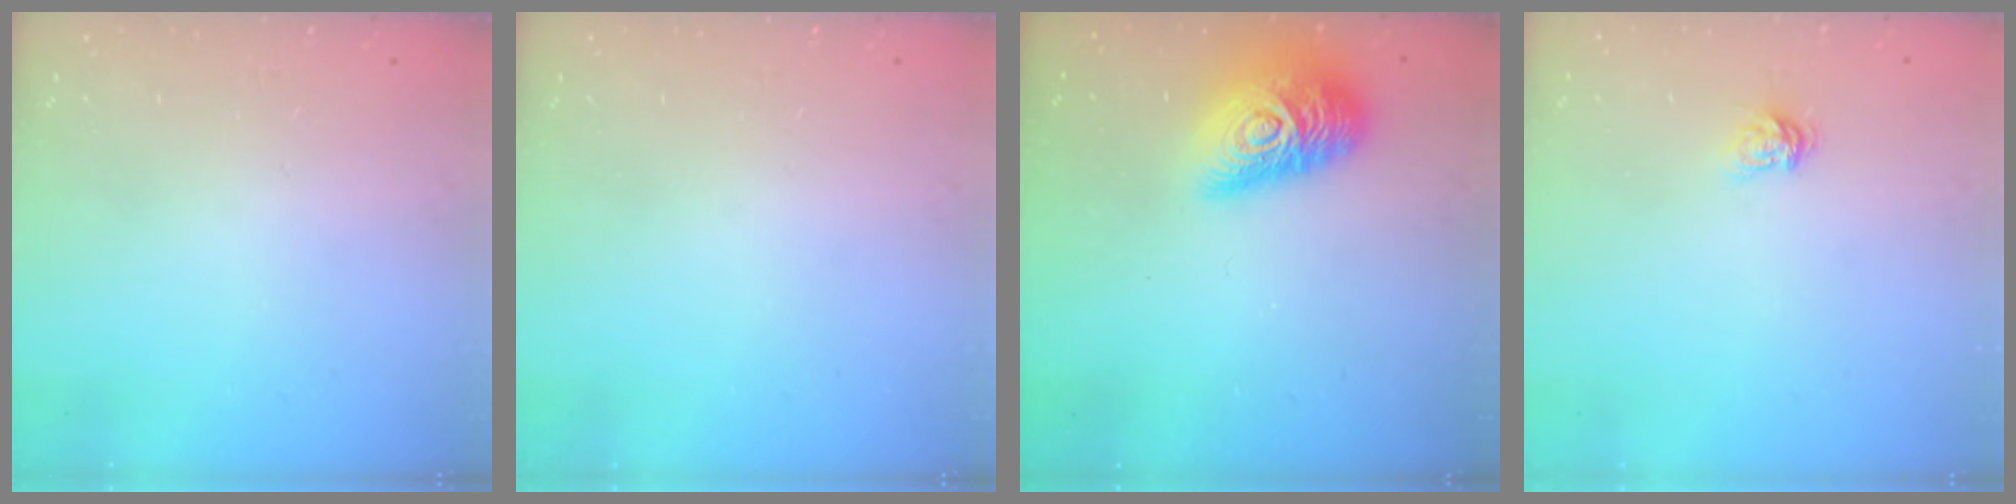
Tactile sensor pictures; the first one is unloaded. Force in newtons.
{"total": 0.0}
{"total": 18.5, "press": 18.5, "slide": 1.0}
{"total": 4.8, "press": 4.8, "slide": 0.7}